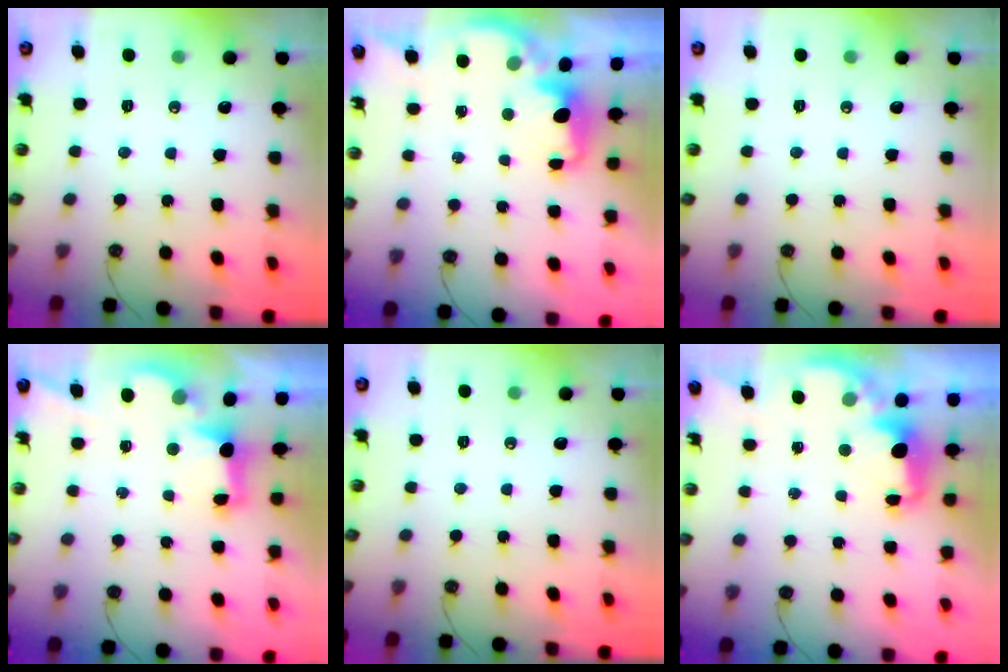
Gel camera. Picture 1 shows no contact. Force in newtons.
{"total": 2.1, "press": 2.0, "slide": 0.8}
{"total": 0.0}
{"total": 2.8, "press": 2.7, "slide": 0.9}
{"total": 0.0}
{"total": 2.4, "press": 2.2, "slide": 0.7}